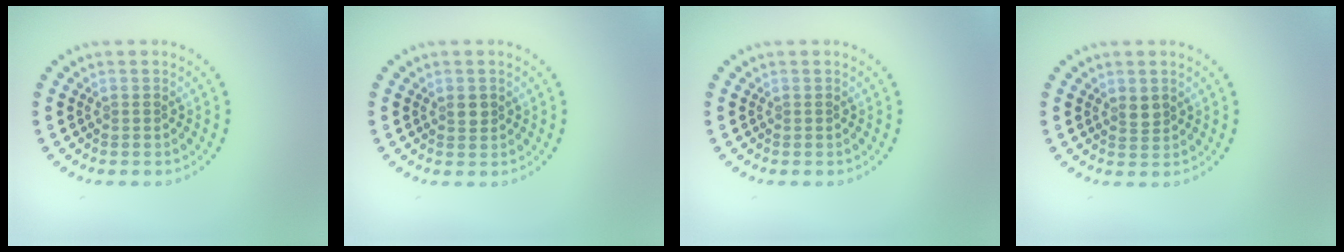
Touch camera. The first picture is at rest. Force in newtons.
{"total": 1.1, "press": 1.0, "slide": 0.4}
{"total": 0.0}
{"total": 1.3, "press": 1.1, "slide": 0.7}